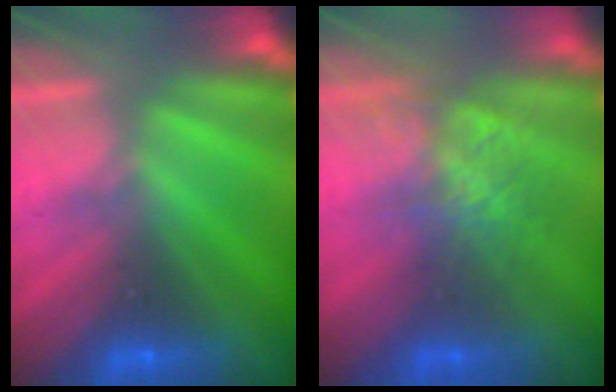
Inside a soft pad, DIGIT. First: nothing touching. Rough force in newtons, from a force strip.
{"total": 3.9}